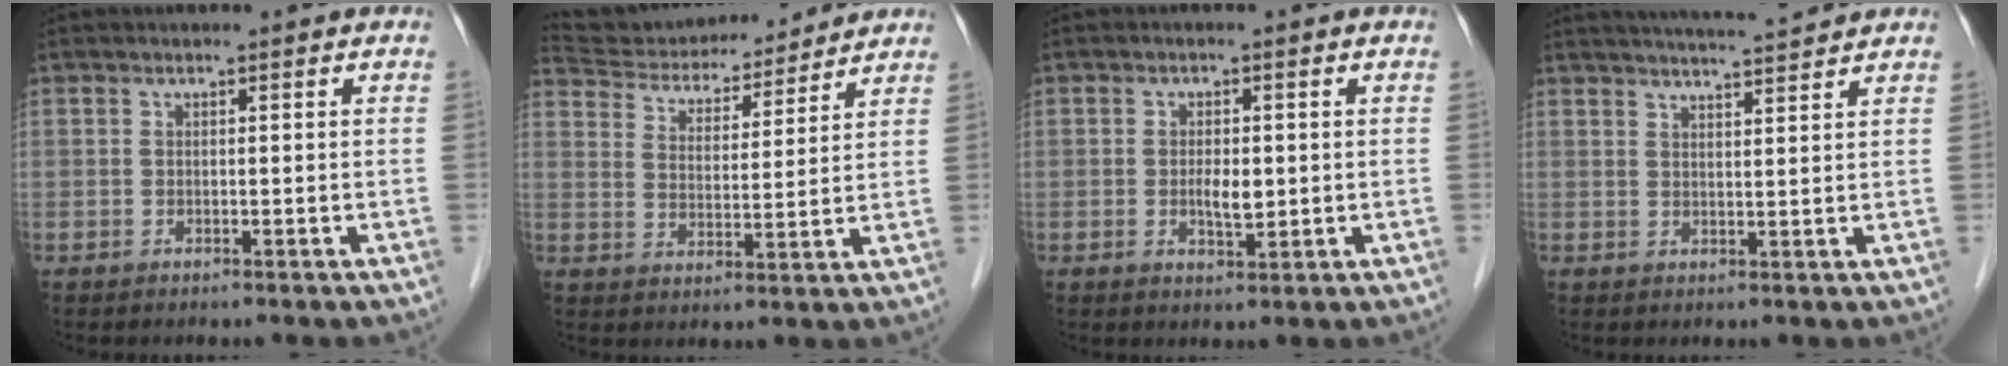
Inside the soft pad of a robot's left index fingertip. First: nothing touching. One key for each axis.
{"total": 16.2, "fx": 15.3, "fy": 3.6, "fz": 4.1, "tx": -0.070, "ty": 0.020, "tz": 0.239}
{"total": 3.2, "fx": -0.2, "fy": 1.3, "fz": 2.9, "tx": -0.054, "ty": -0.004, "tz": -0.002}
{"total": 8.2, "fx": 7.7, "fy": -0.2, "fz": 2.8, "tx": -0.049, "ty": 0.014, "tz": 0.108}